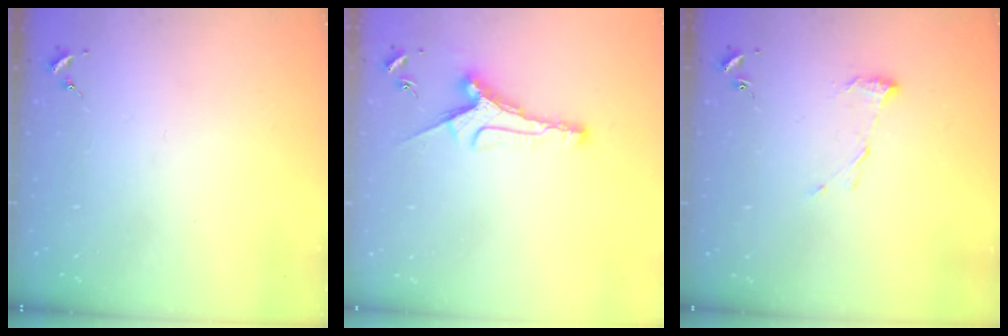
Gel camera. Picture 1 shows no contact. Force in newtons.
{"total": 8.7, "press": 8.7, "slide": 0.4}
{"total": 7.8, "press": 7.8, "slide": 0.2}